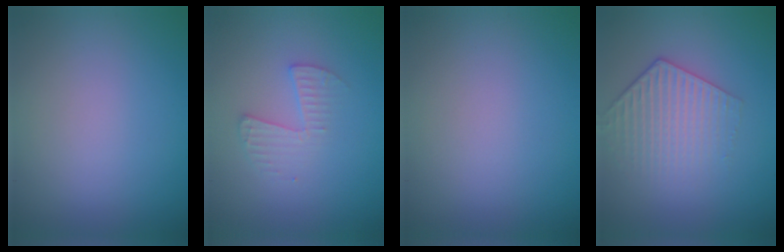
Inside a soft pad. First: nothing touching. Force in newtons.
{"total": 2.1, "press": 2.0, "slide": 0.1}
{"total": 0.0}
{"total": 3.5, "press": 2.9, "slide": 2.0}